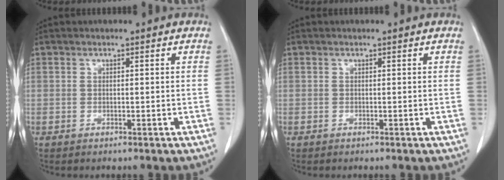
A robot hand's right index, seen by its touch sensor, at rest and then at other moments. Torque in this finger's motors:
{"motor_torque": [-0.07, 0.01, -0.02, 0.00]}